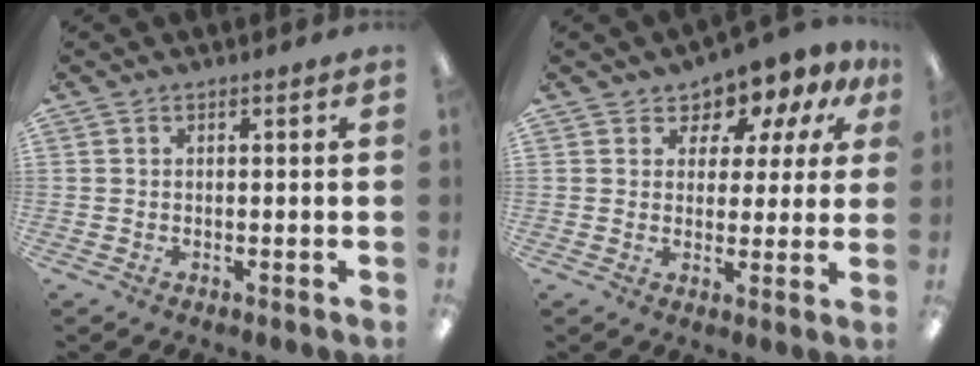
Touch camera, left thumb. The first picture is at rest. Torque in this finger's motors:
{"motor_torque": [0.16, 0.29, -0.02, -0.03, 0.06]}